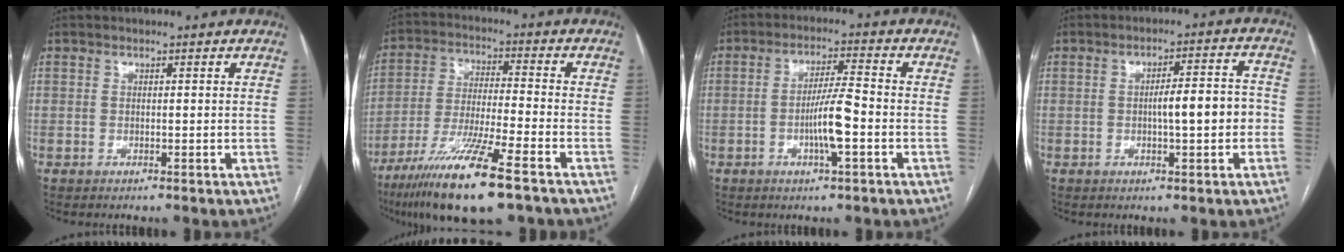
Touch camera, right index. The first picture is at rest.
{"total": 15.4, "force": [-9.7, 0.8, 12.0], "torque": [-0.242, -0.043, -0.176]}
{"total": 6.7, "force": [-1.9, 0.4, 6.5], "torque": [-0.122, 0.001, -0.035]}
{"total": 6.5, "force": [-1.1, 1.3, 6.3], "torque": [-0.095, 0.019, -0.012]}